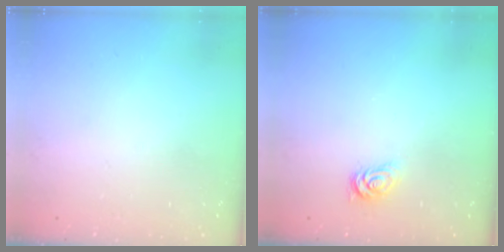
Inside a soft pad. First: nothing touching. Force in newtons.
{"total": 1.8, "press": 1.8, "slide": 0.3}